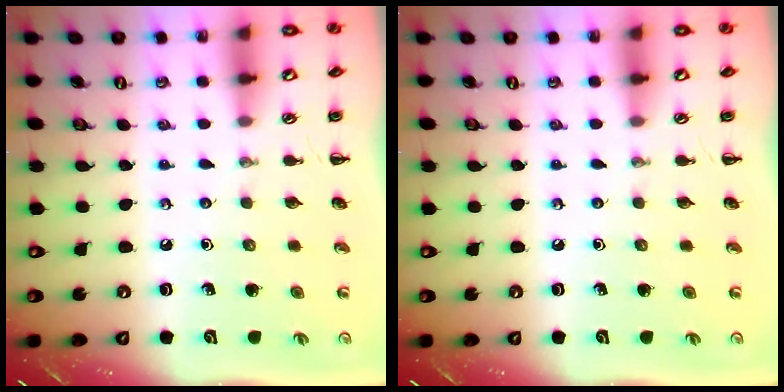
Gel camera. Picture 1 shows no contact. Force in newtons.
{"total": 0.0}